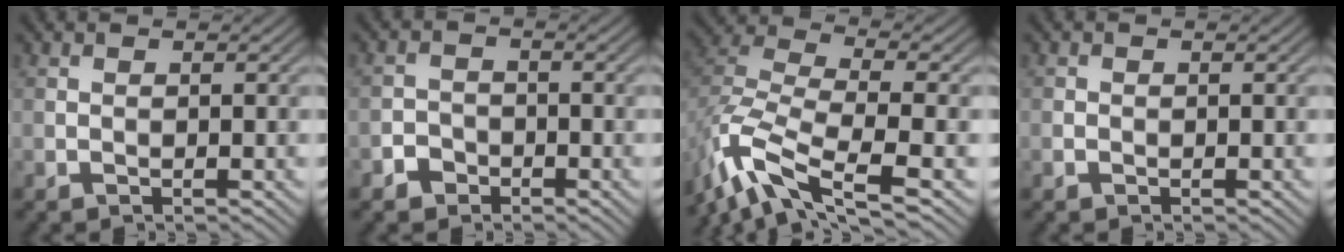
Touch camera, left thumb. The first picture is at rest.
{"total": 2.5, "force": [-1.6, 1.8, 0.7], "torque": [-0.007, 0.003, -0.036]}
{"total": 11.0, "force": [-6.6, 4.0, 7.8], "torque": [-0.168, -0.016, -0.137]}
{"total": 0.9, "force": [-0.3, 0.8, 0.2], "torque": [-0.005, -0.004, -0.009]}